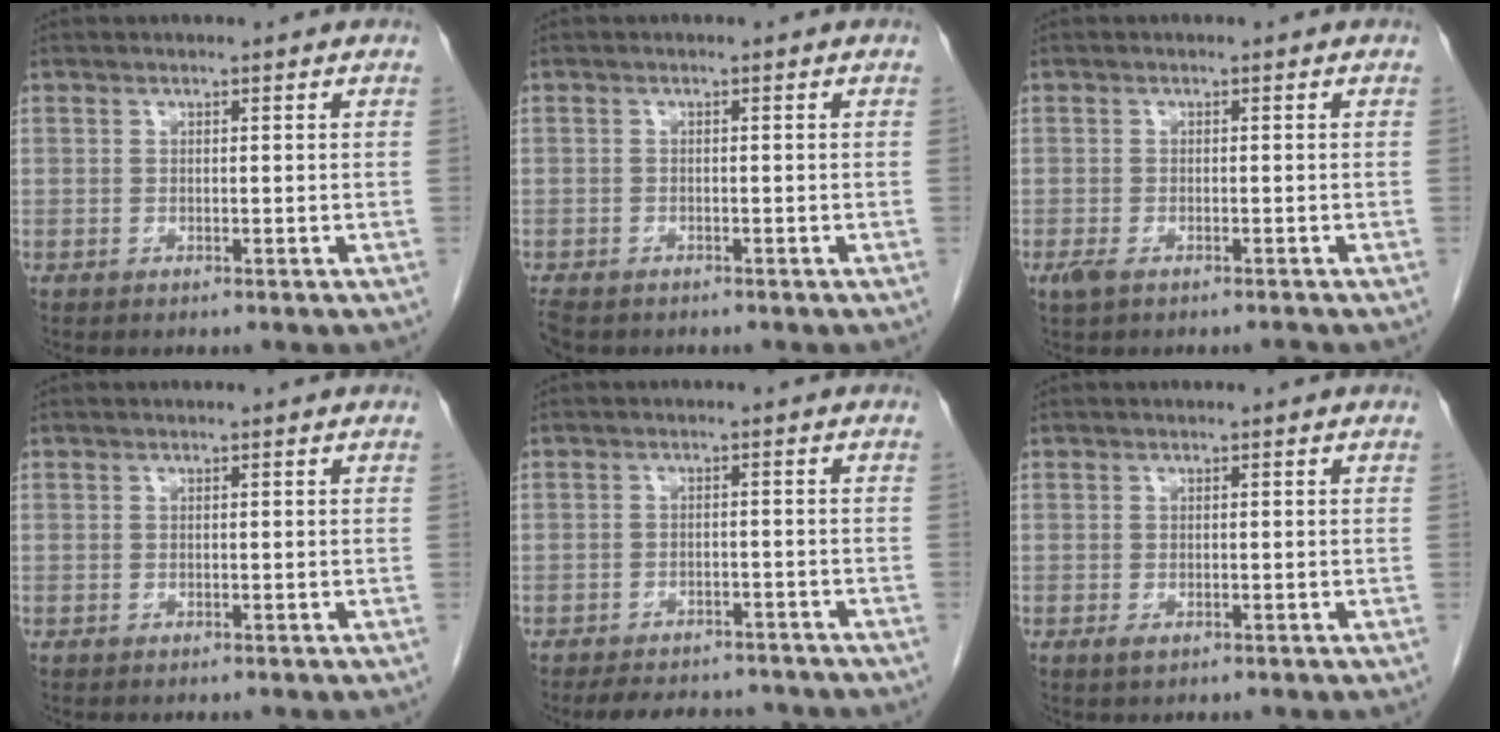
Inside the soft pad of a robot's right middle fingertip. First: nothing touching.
{"total": 3.7, "force": [-3.0, 1.7, 1.4], "torque": [-0.025, -0.007, -0.046]}
{"total": 2.3, "force": [-1.5, 0.7, 1.5], "torque": [-0.034, -0.006, -0.028]}
{"total": 0.0}
{"total": 10.0, "force": [-8.9, 3.4, 2.8], "torque": [-0.044, 0.002, -0.111]}
{"total": 1.0, "force": [-0.4, 0.4, 0.8], "torque": [-0.015, -0.002, -0.003]}